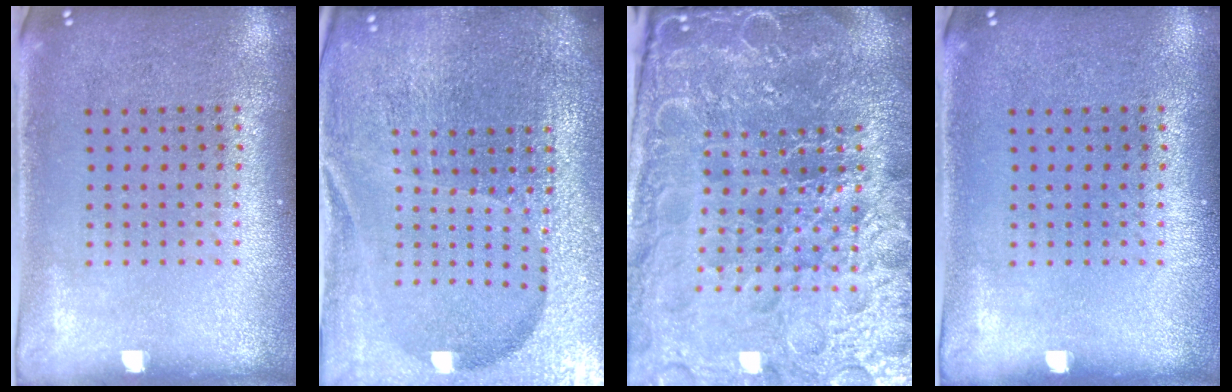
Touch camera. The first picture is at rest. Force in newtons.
{"total": 6.8, "press": 5.8, "slide": 3.4}
{"total": 6.8, "press": 6.0, "slide": 3.3}
{"total": 0.0}